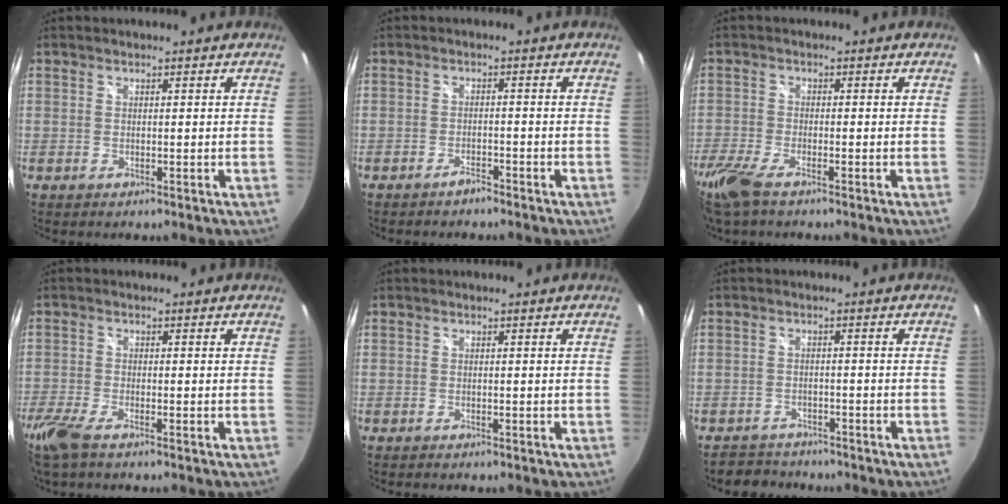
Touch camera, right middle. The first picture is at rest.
{"total": 2.1, "force": [-1.9, 0.5, 0.6], "torque": [-0.019, -0.001, -0.032]}
{"total": 8.7, "force": [-6.2, 2.2, 5.6], "torque": [-0.145, -0.035, -0.123]}
{"total": 6.4, "force": [-4.6, 1.3, 4.2], "torque": [-0.112, -0.024, -0.093]}
{"total": 0.6, "force": [-0.5, 0.1, 0.2], "torque": [-0.004, -0.003, -0.010]}
{"total": 4.6, "force": [-4.2, 1.9, 0.1], "torque": [-0.018, 0.009, -0.069]}